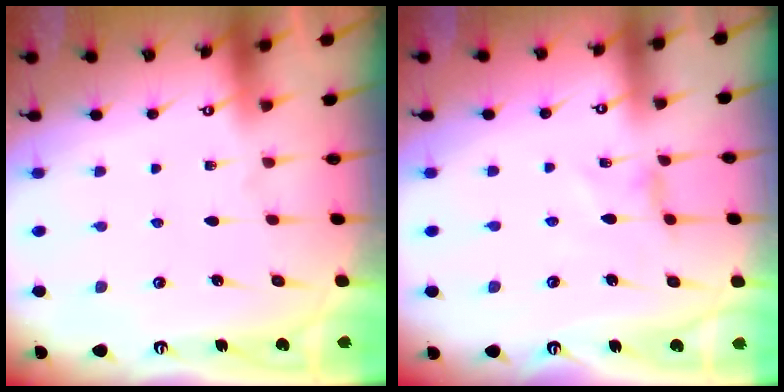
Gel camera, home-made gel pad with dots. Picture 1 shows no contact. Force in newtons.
{"total": 1.5, "press": 1.5, "slide": 0.3}